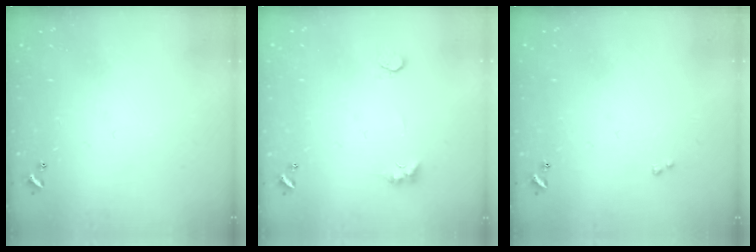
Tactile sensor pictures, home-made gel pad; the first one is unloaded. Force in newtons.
{"total": 2.7, "press": 2.6, "slide": 0.8}
{"total": 0.5, "press": 0.3, "slide": 0.4}